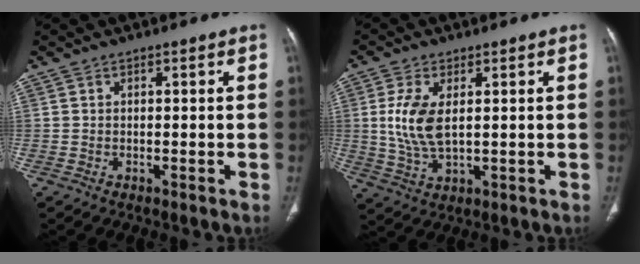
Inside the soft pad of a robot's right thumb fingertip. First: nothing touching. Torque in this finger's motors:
{"motor_torque": [1.69, 1.04, 1.00, -0.72, 0.19]}